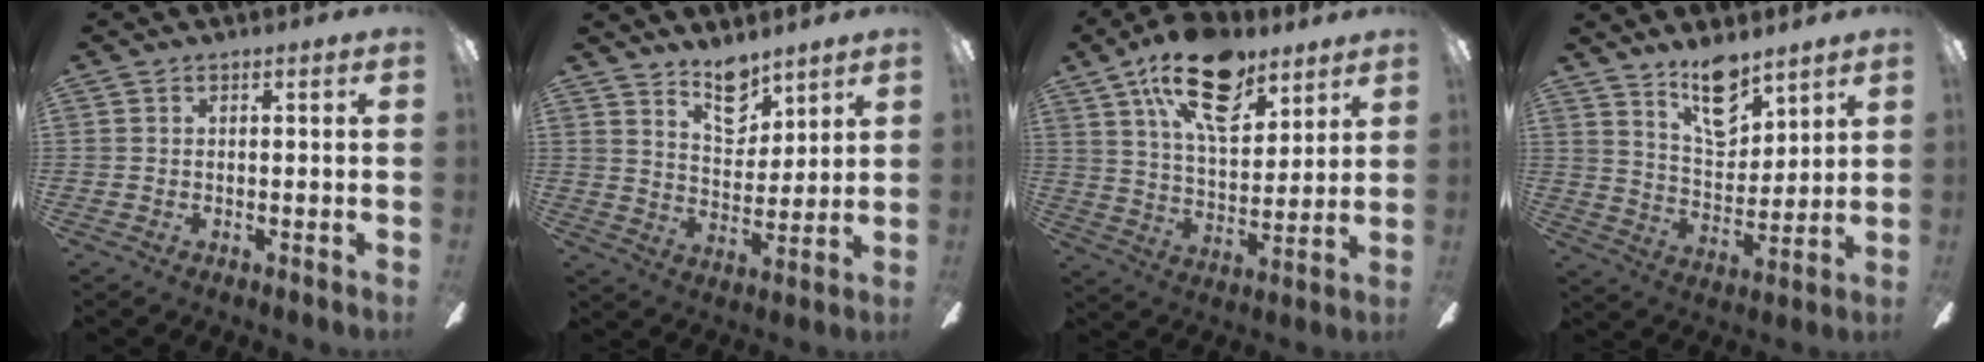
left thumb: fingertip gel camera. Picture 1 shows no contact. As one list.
[{"total": 9.6, "force": [7.4, 4.6, 4.2], "torque": [-0.056, -0.042, 0.131]}, {"total": 19.7, "force": [11.6, 9.9, 12.5], "torque": [-0.203, -0.047, 0.202]}, {"total": 12.4, "force": [9.4, 5.3, 6.1], "torque": [-0.090, -0.055, 0.167]}]